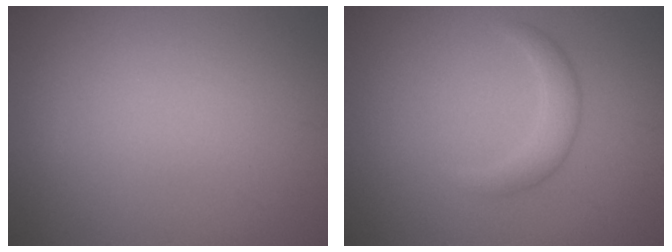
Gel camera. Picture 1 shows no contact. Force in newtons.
{"total": 2.1, "press": 2.1, "slide": 0.1}